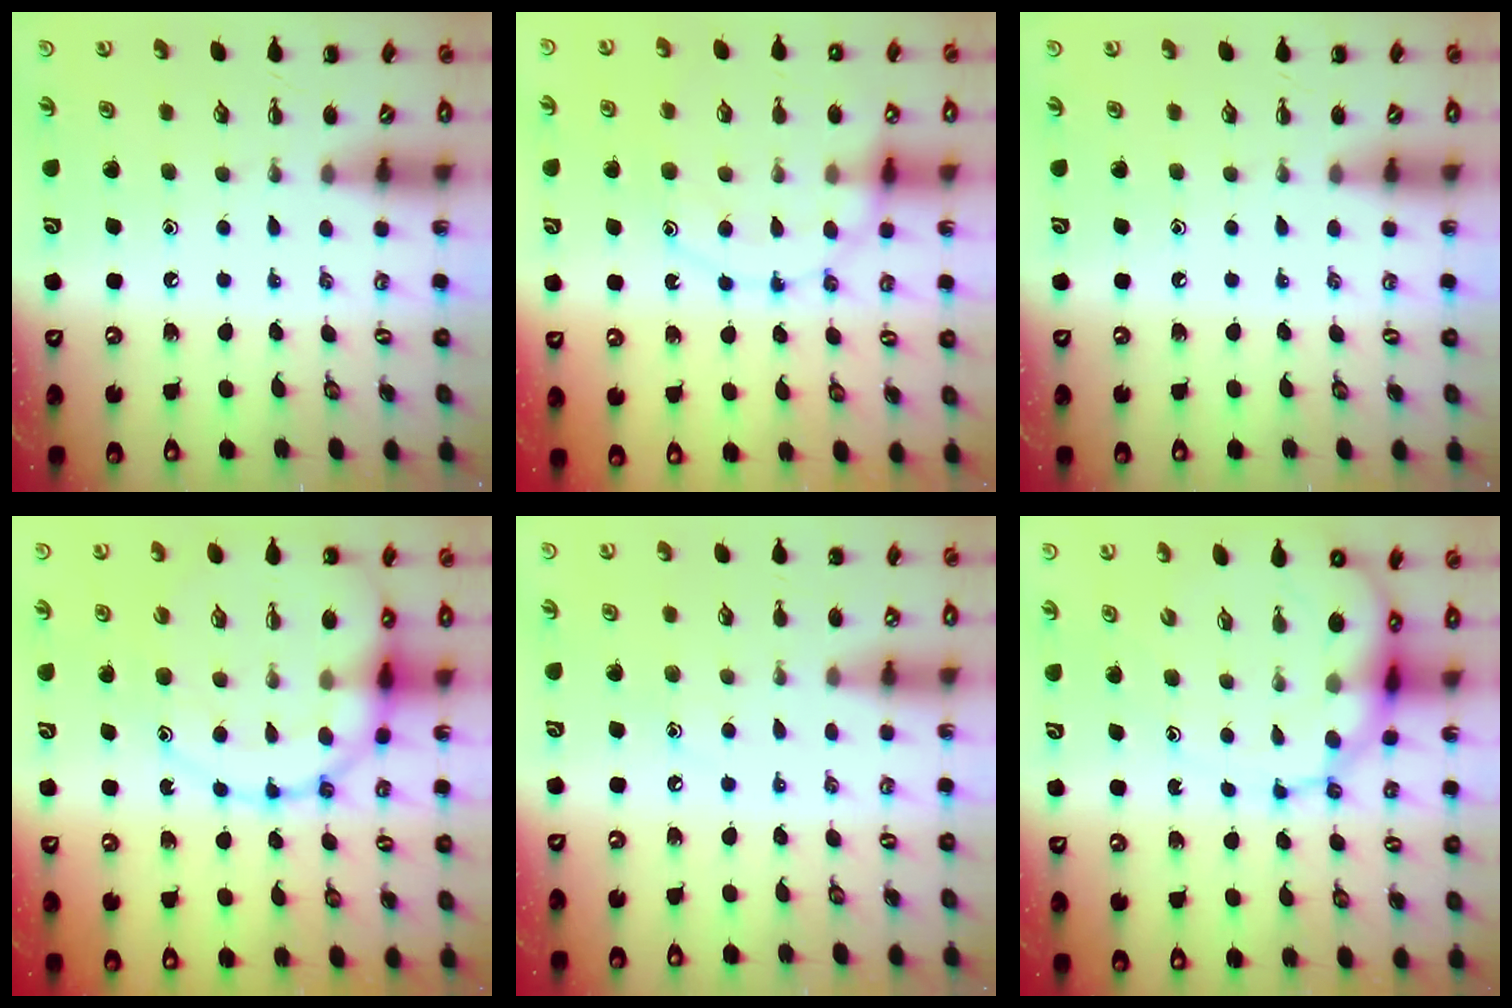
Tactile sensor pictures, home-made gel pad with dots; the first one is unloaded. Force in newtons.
{"total": 13.1, "press": 13.0, "slide": 1.4}
{"total": 0.0}
{"total": 20.6, "press": 20.4, "slide": 2.8}
{"total": 6.0, "press": 5.8, "slide": 1.6}
{"total": 13.5, "press": 12.9, "slide": 3.9}